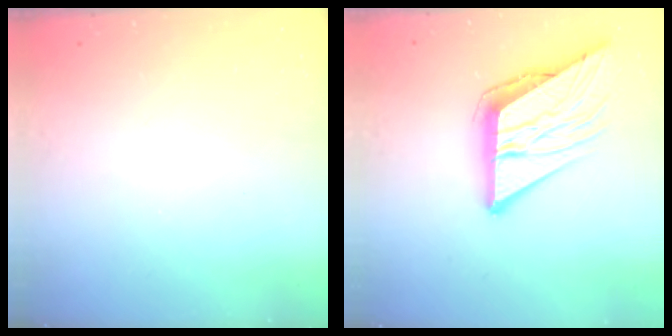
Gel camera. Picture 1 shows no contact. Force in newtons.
{"total": 13.7, "press": 13.6, "slide": 1.6}